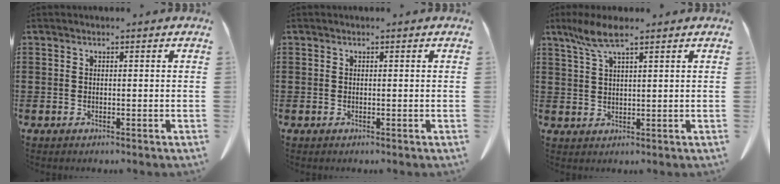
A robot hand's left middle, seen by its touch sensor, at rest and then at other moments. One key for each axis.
{"total": 0.0}
{"total": 5.1, "fx": 3.3, "fy": 0.6, "fz": 3.9, "tx": -0.089, "ty": -0.001, "tz": 0.057}